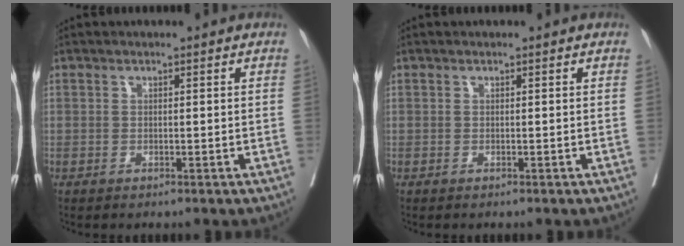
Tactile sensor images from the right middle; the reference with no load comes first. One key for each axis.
{"total": 0.0}